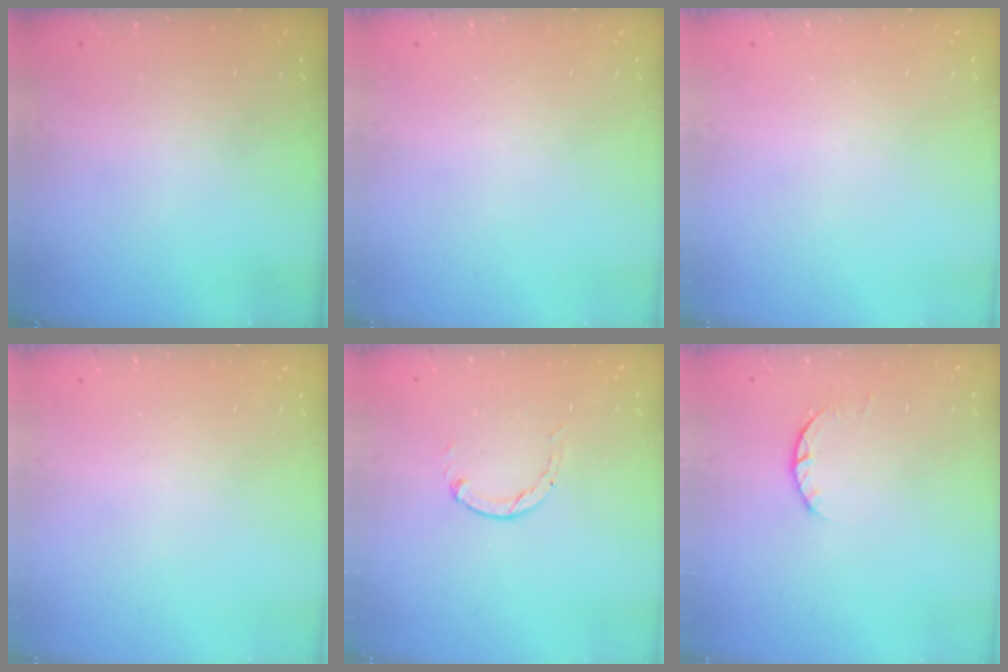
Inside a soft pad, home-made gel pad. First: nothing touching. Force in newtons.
{"total": 0.0}
{"total": 0.0}
{"total": 0.0}
{"total": 0.7, "press": 0.6, "slide": 0.2}
{"total": 3.2, "press": 3.2, "slide": 0.4}